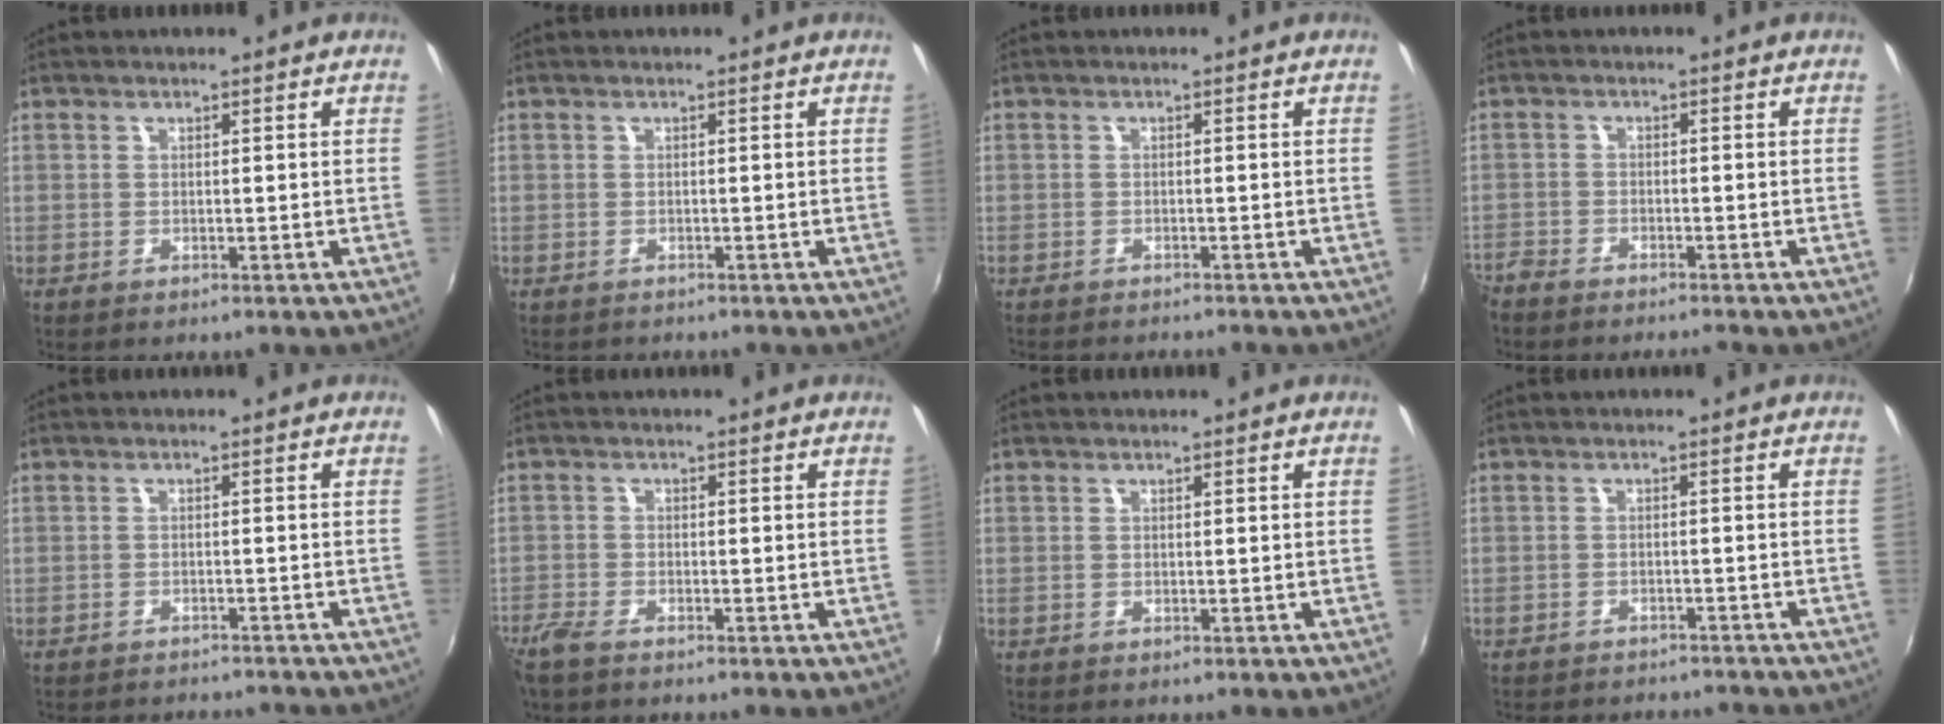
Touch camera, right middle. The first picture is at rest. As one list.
[{"total": 0.8, "force": [-0.7, 0.4, -0.1], "torque": [-0.002, 0.002, -0.011]}, {"total": 3.9, "force": [-3.7, 0.3, 1.3], "torque": [-0.033, -0.015, -0.059]}, {"total": 5.3, "force": [-4.9, 1.1, 1.6], "torque": [-0.058, -0.017, -0.092]}, {"total": 7.8, "force": [-7.2, 1.6, 2.4], "torque": [-0.061, -0.011, -0.099]}, {"total": 3.5, "force": [-2.9, 0.8, 1.6], "torque": [-0.047, -0.010, -0.062]}, {"total": 0.0}, {"total": 10.5, "force": [-9.5, 2.6, 3.6], "torque": [-0.085, -0.013, -0.130]}]